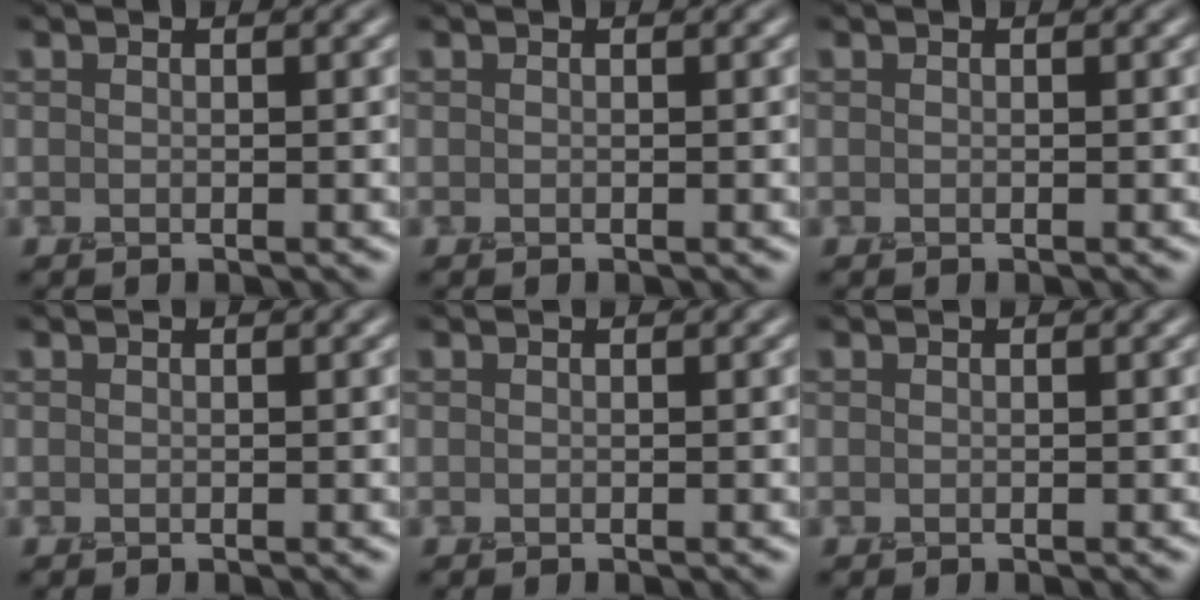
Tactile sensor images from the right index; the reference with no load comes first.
{"total": 0.0}
{"total": 0.0}
{"total": 0.0}
{"total": 0.0}
{"total": 0.0}